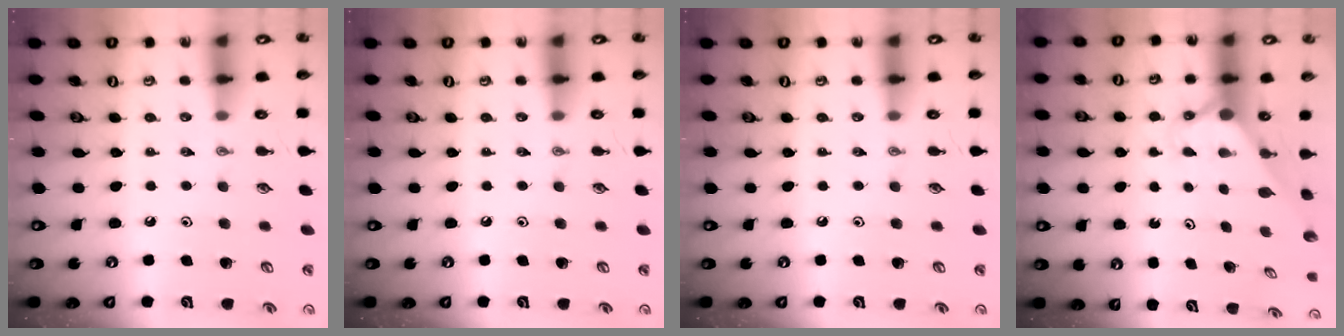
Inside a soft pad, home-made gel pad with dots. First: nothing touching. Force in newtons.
{"total": 0.0}
{"total": 0.0}
{"total": 2.8, "press": 2.8, "slide": 0.0}